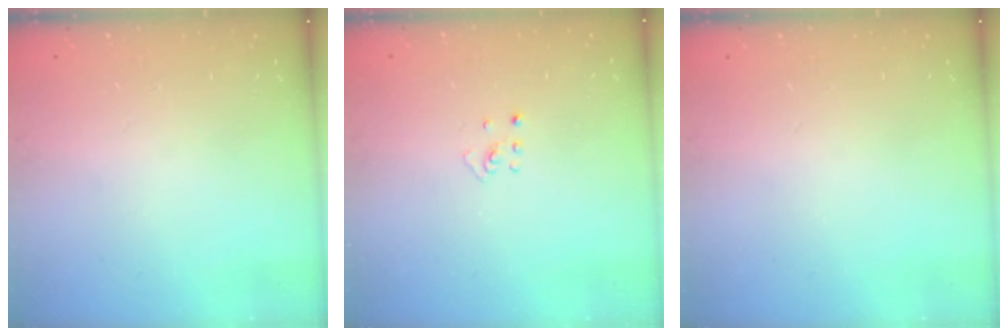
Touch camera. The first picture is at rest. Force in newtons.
{"total": 2.5, "press": 2.4, "slide": 0.5}
{"total": 0.0}